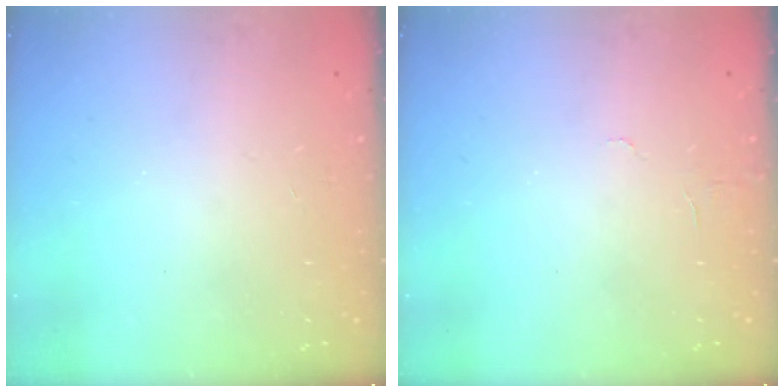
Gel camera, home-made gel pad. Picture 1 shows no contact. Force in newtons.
{"total": 3.5, "press": 3.5, "slide": 0.3}